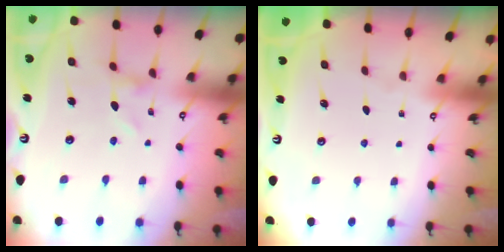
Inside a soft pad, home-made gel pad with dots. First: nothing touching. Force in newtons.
{"total": 0.0}